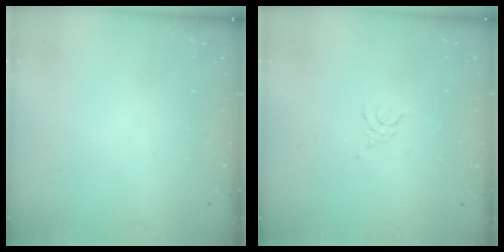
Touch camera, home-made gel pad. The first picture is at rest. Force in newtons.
{"total": 2.3, "press": 2.2, "slide": 0.5}